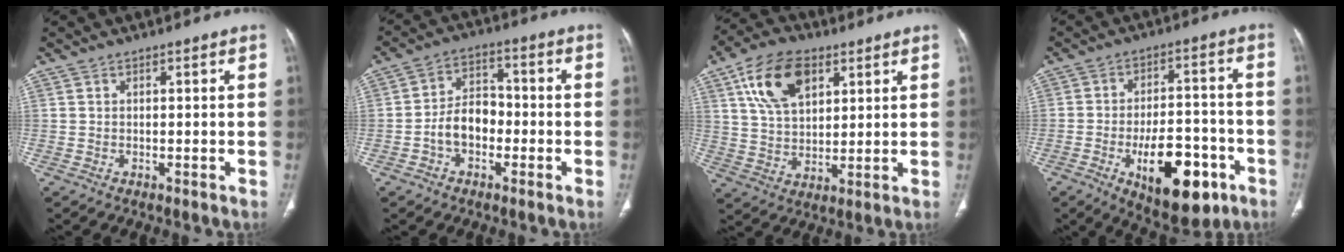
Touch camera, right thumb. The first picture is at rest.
{"total": 7.6, "force": [-2.3, 5.3, 5.0], "torque": [-0.068, 0.034, -0.051]}
{"total": 13.7, "force": [6.2, 8.1, 9.2], "torque": [-0.147, -0.012, 0.115]}
{"total": 16.7, "force": [-7.2, 8.0, 12.8], "torque": [-0.157, 0.036, -0.096]}